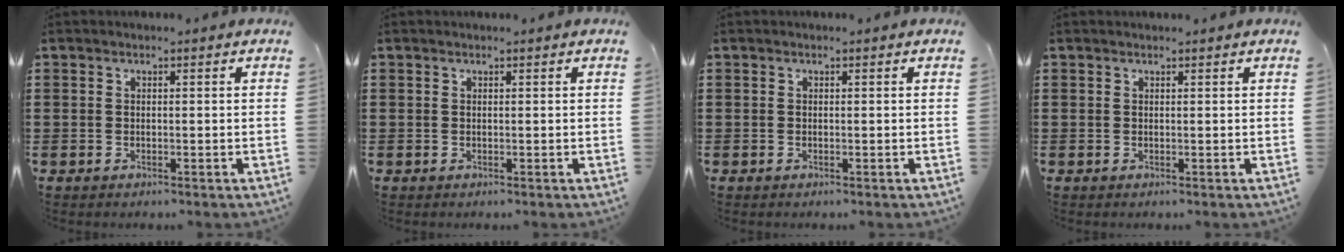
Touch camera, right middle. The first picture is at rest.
{"total": 0.0}
{"total": 0.0}
{"total": 0.0}